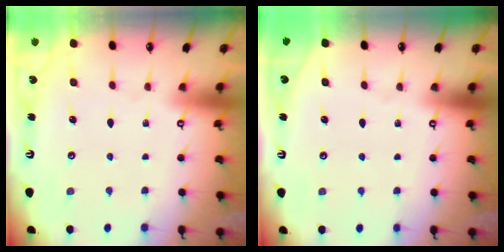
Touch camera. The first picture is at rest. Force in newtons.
{"total": 0.0}